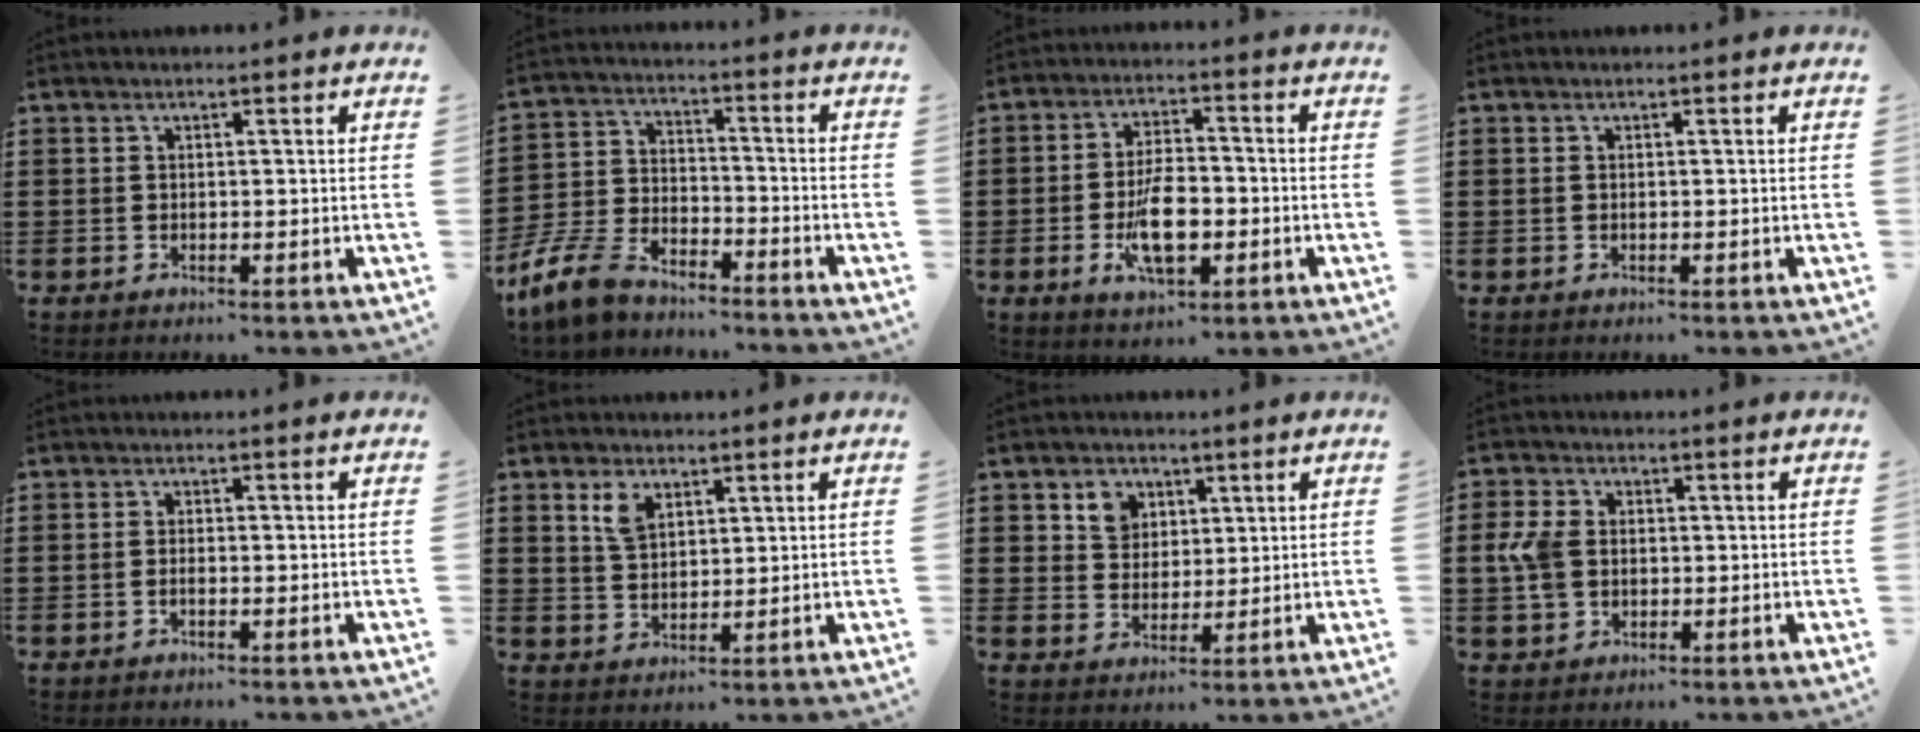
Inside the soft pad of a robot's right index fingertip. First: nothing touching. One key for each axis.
{"total": 8.9, "fx": -7.8, "fy": 2.6, "fz": 3.4, "tx": -0.102, "ty": 0.010, "tz": -0.160}
{"total": 8.4, "fx": -2.2, "fy": 3.8, "fz": 7.2, "tx": -0.136, "ty": -0.003, "tz": -0.042}
{"total": 0.0}
{"total": 0.6, "fx": -0.4, "fy": 0.1, "fz": 0.5, "tx": -0.009, "ty": -0.003, "tz": -0.007}
{"total": 4.1, "fx": 2.4, "fy": 2.3, "fz": 2.4, "tx": -0.056, "ty": 0.007, "tz": 0.043}
{"total": 4.6, "fx": 2.5, "fy": 3.7, "fz": 1.3, "tx": -0.026, "ty": 0.008, "tz": 0.042}
{"total": 5.3, "fx": 0.2, "fy": 4.0, "fz": 3.5, "tx": -0.114, "ty": 0.001, "tz": -0.009}